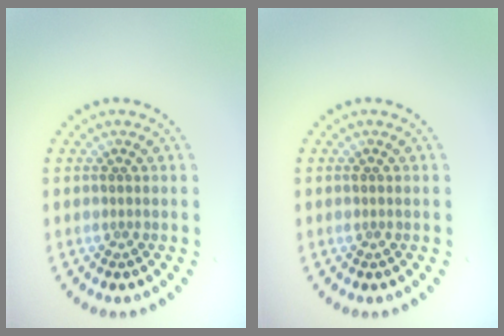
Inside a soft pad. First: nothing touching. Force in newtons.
{"total": 0.6, "press": 0.6, "slide": 0.1}